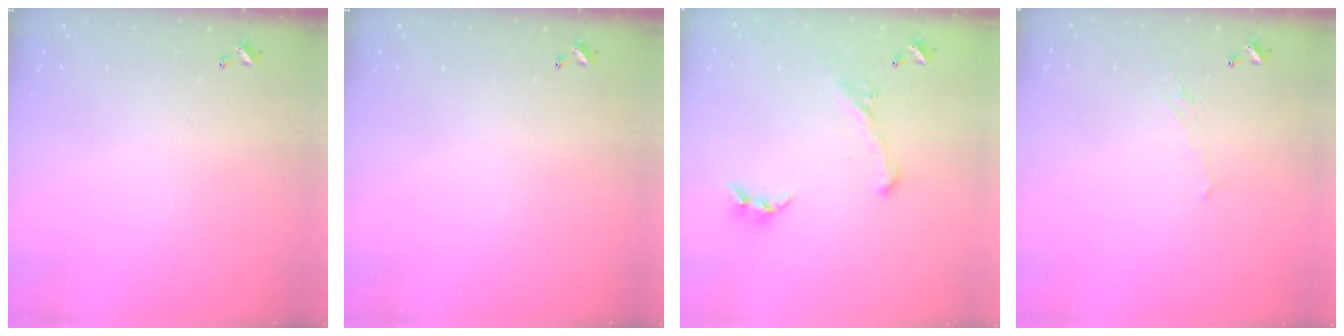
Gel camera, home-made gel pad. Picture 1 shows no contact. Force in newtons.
{"total": 0.0}
{"total": 1.4, "press": 0.6, "slide": 1.2}
{"total": 1.1, "press": 0.8, "slide": 0.7}